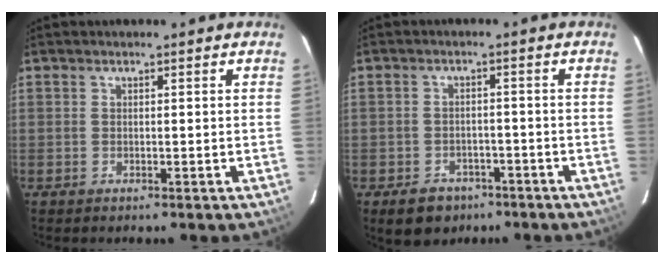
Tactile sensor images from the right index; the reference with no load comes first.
{"total": 6.9, "force": [-4.4, 4.9, 2.1], "torque": [-0.053, 0.011, -0.050]}